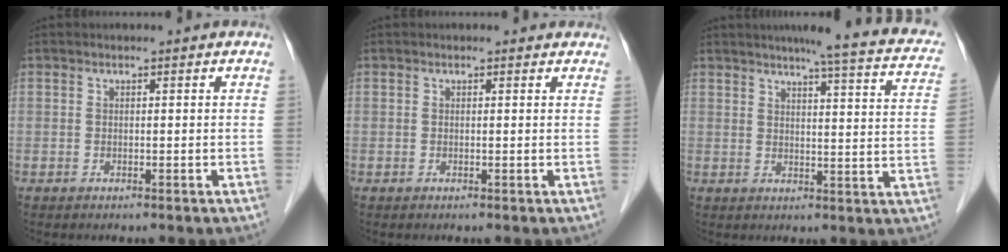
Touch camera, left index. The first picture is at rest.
{"total": 0.9, "force": [0.7, 0.4, 0.1], "torque": [-0.006, -0.002, -0.001]}
{"total": 15.2, "force": [12.4, 1.4, 8.7], "torque": [-0.107, -0.015, 0.125]}